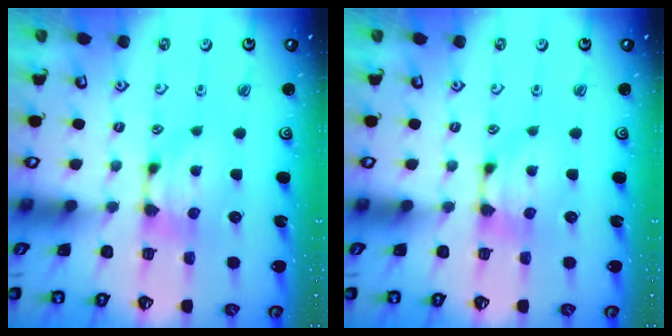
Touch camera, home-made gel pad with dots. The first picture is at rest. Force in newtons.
{"total": 0.0}